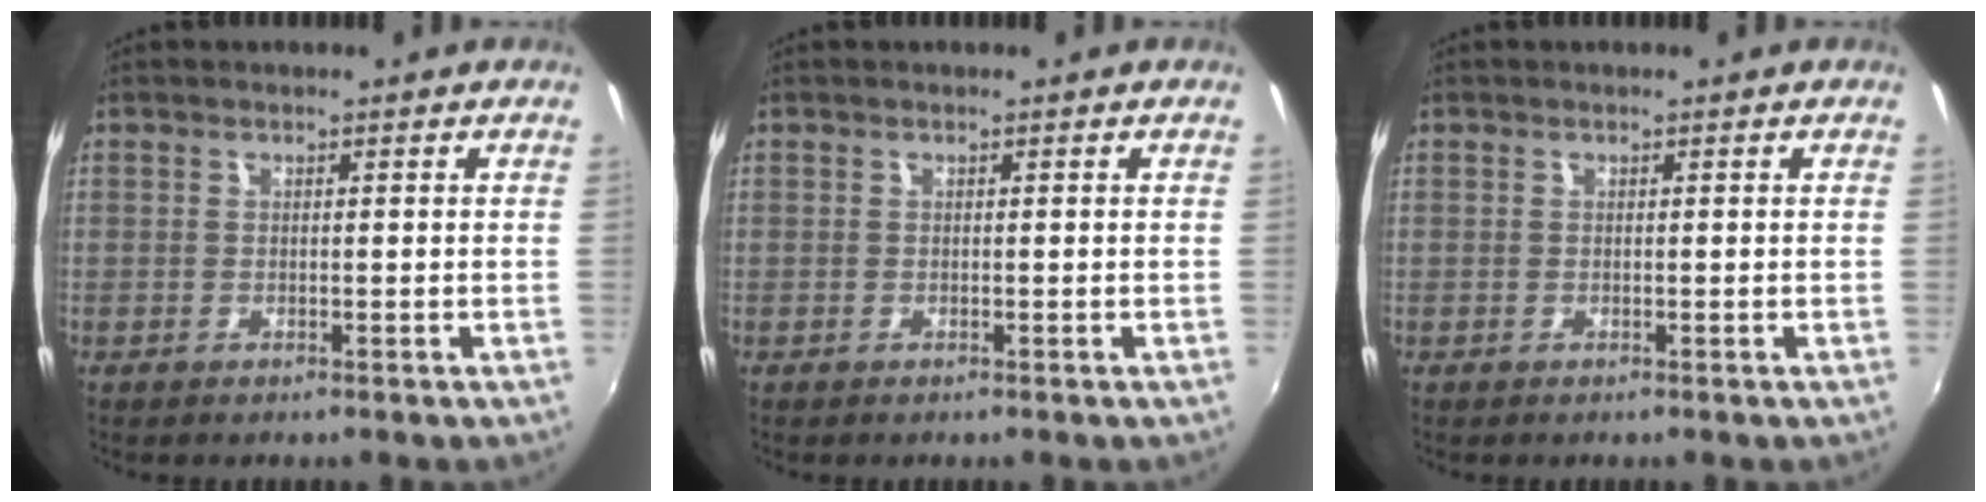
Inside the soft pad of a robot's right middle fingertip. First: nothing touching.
{"total": 0.0}
{"total": 0.0}